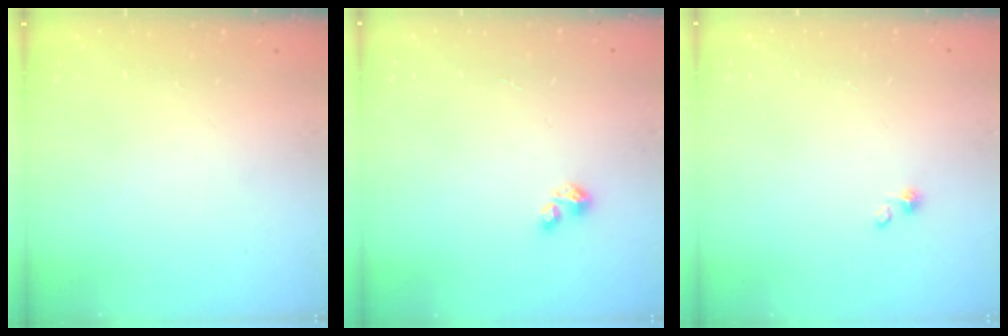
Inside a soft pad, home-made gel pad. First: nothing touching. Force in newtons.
{"total": 2.7, "press": 2.7, "slide": 0.4}
{"total": 1.5, "press": 1.5, "slide": 0.0}